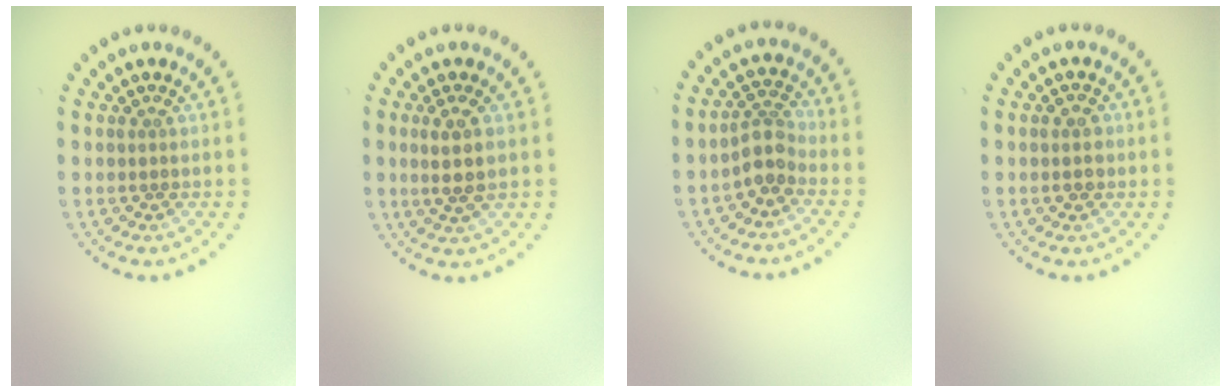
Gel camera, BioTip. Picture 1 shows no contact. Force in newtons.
{"total": 2.4, "press": 2.2, "slide": 1.0}
{"total": 2.6, "press": 2.0, "slide": 1.6}
{"total": 1.5, "press": 1.5, "slide": 0.2}